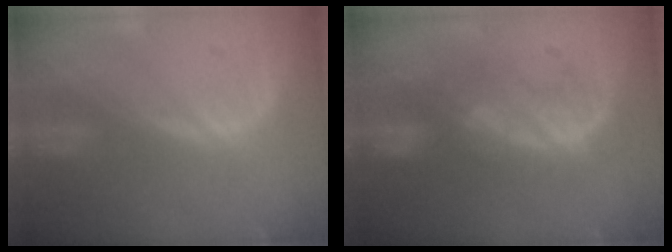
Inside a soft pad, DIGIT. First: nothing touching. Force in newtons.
{"total": 8.1, "press": 7.9, "slide": 1.7}